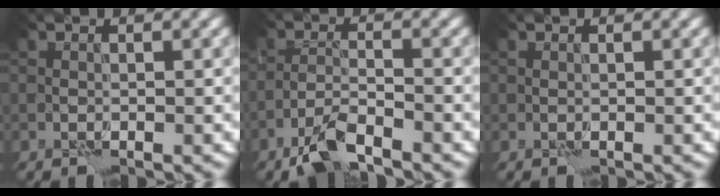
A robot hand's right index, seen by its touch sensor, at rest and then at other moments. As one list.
[{"total": 3.8, "force": [-2.9, 0.9, 2.2], "torque": [-0.050, 0.001, -0.067]}, {"total": 0.0}]